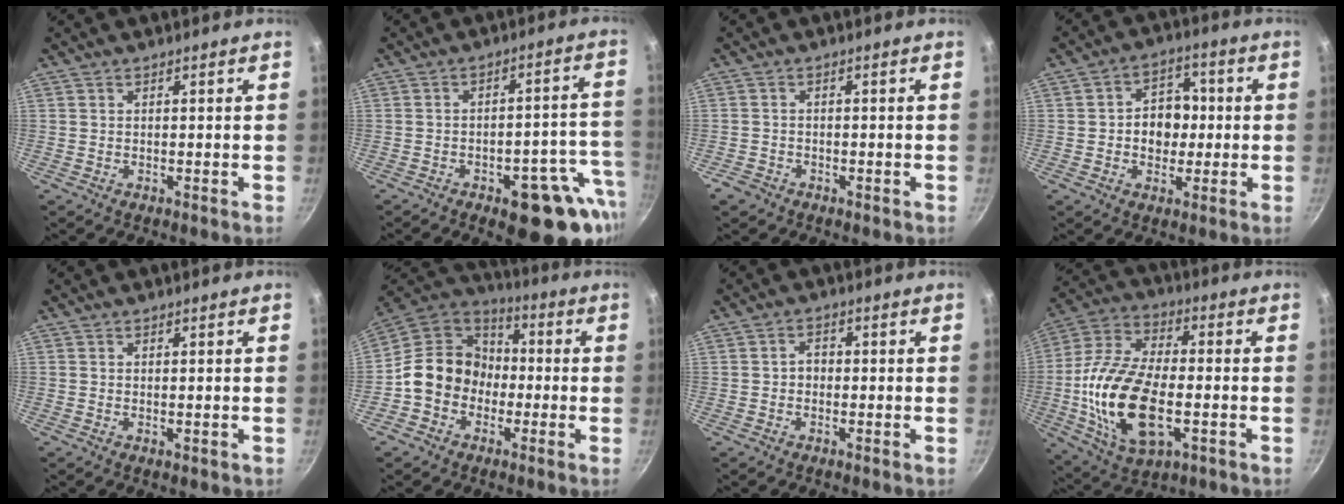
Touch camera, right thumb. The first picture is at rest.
{"total": 16.0, "force": [-7.6, 6.9, 12.2], "torque": [-0.089, 0.043, -0.093]}
{"total": 2.5, "force": [-1.6, 1.8, 0.7], "torque": [-0.013, 0.016, -0.026]}
{"total": 8.5, "force": [-0.2, 6.8, 5.1], "torque": [-0.029, 0.011, -0.009]}
{"total": 0.6, "force": [0.0, 0.2, 0.6], "torque": [-0.006, -0.003, -0.001]}
{"total": 13.5, "force": [-2.6, 11.7, 6.3], "torque": [-0.060, 0.047, -0.063]}
{"total": 3.0, "force": [-0.2, 2.3, 1.8], "torque": [-0.012, 0.013, -0.006]}
{"total": 21.2, "force": [-3.7, 11.0, 17.7], "torque": [-0.346, 0.018, -0.071]}